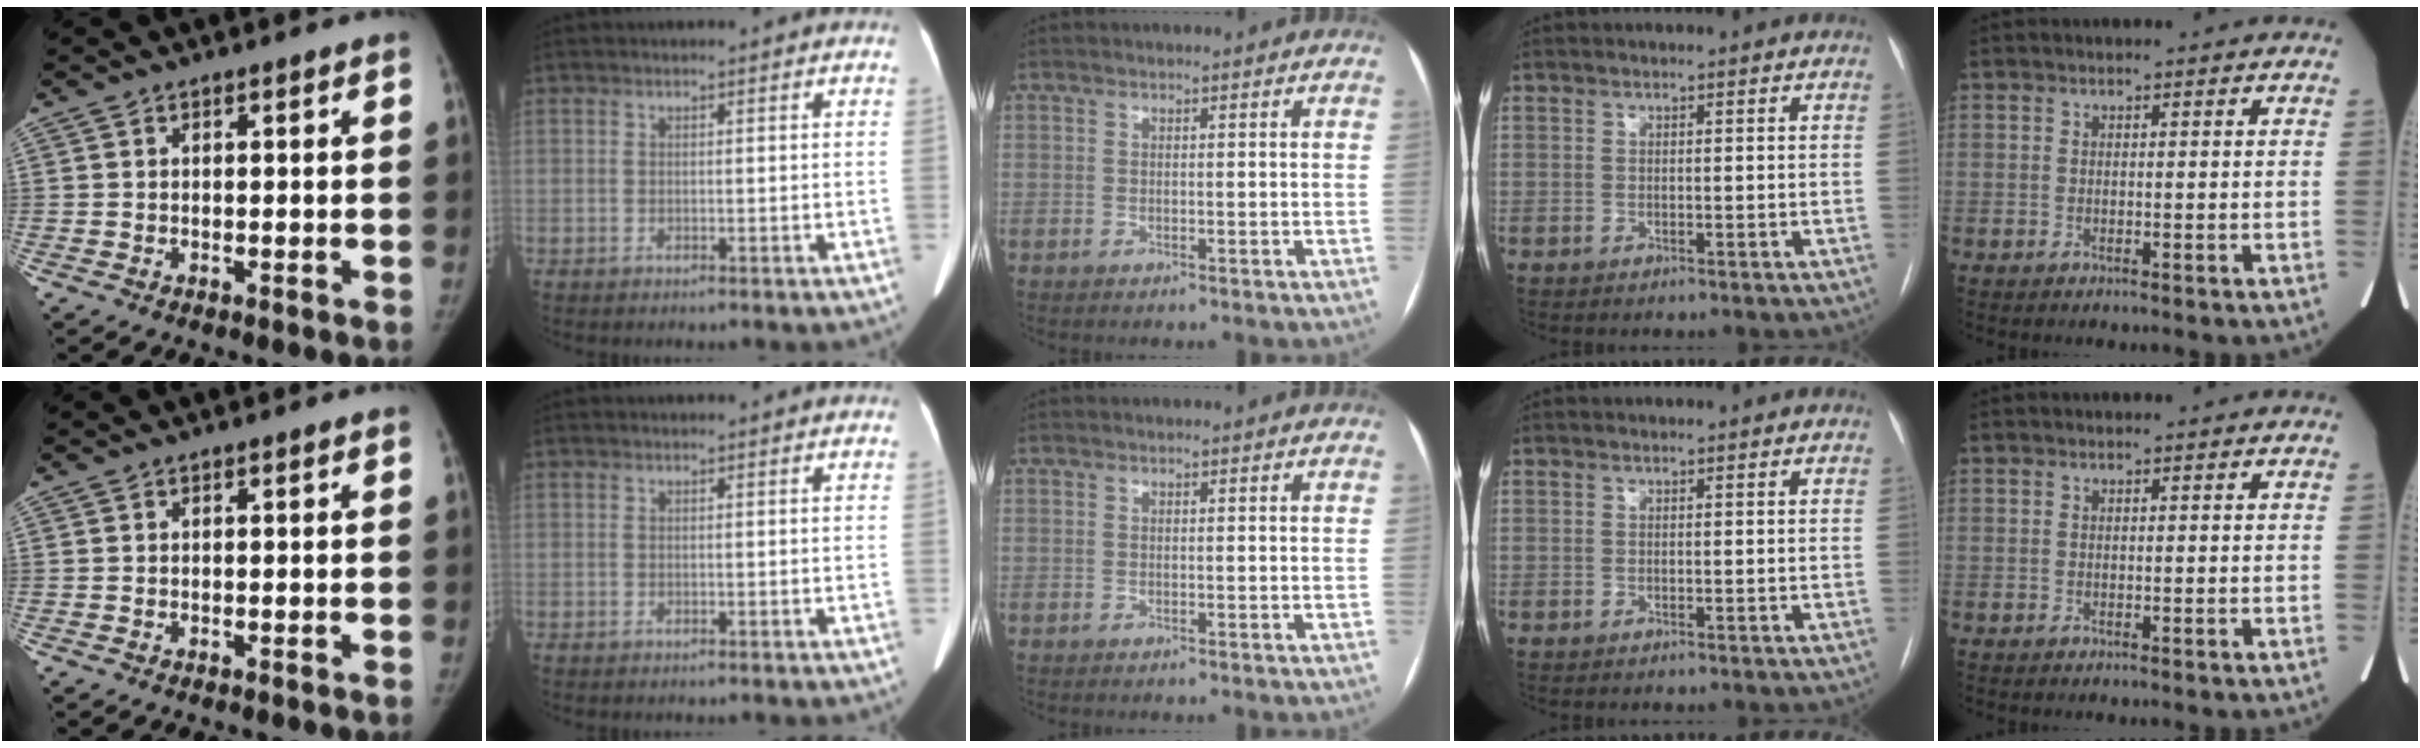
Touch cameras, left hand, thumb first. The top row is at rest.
{}